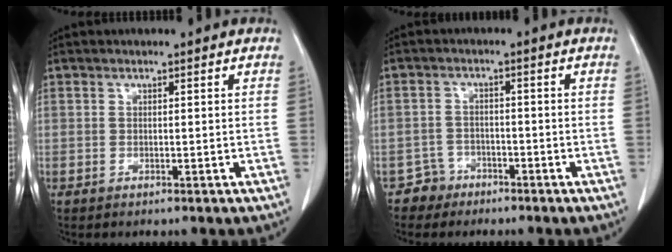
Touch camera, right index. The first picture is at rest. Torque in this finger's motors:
{"motor_torque": [-0.37, -0.03, -0.43, -0.21]}